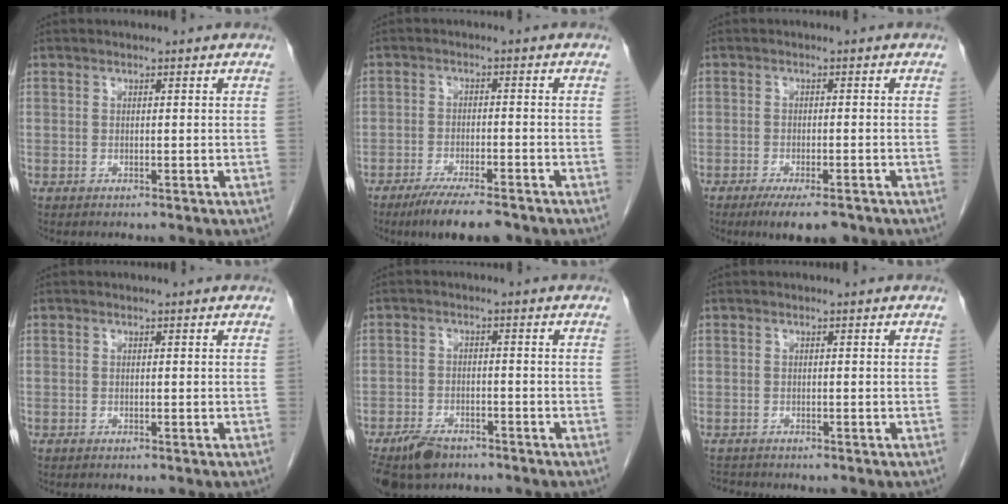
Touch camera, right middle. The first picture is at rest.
{"total": 8.1, "force": [-6.2, 1.5, 4.9], "torque": [-0.076, -0.015, -0.097]}
{"total": 6.3, "force": [-4.6, 1.5, 4.1], "torque": [-0.056, -0.010, -0.067]}
{"total": 0.0}
{"total": 6.9, "force": [-5.2, 3.2, 3.2], "torque": [-0.059, -0.007, -0.089]}
{"total": 1.2, "force": [-1.2, 0.2, -0.2], "torque": [0.000, -0.005, -0.020]}